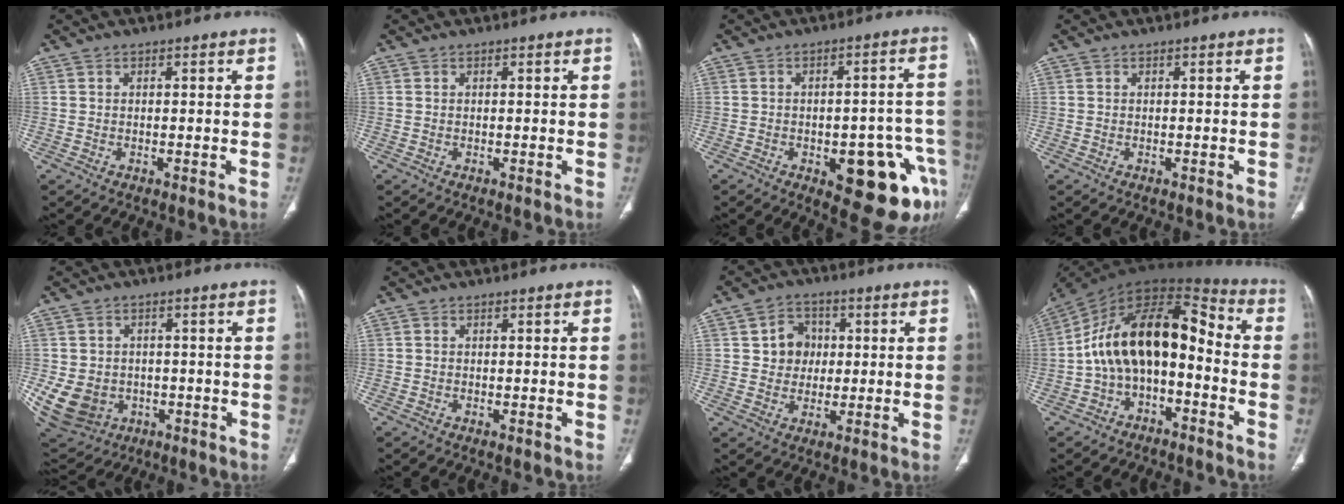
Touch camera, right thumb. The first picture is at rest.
{"total": 0.0}
{"total": 15.9, "force": [-6.2, 6.7, 13.1], "torque": [-0.109, 0.039, -0.060]}
{"total": 0.0}
{"total": 14.1, "force": [-3.1, 11.8, 6.9], "torque": [-0.156, 0.008, -0.026]}
{"total": 0.0}
{"total": 6.7, "force": [1.0, 6.0, 2.9], "torque": [-0.009, 0.004, 0.014]}
{"total": 17.4, "force": [-3.0, 10.1, 13.9], "torque": [-0.213, 0.091, -0.058]}